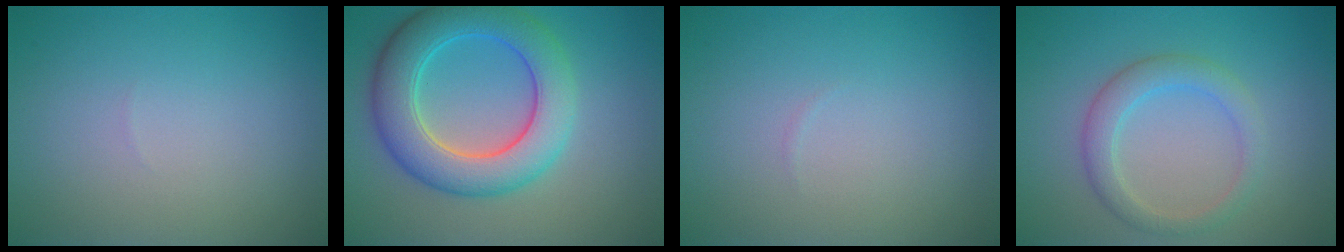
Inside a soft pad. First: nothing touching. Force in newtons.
{"total": 7.5, "press": 7.5, "slide": 0.2}
{"total": 0.0}
{"total": 2.9, "press": 2.9, "slide": 0.1}